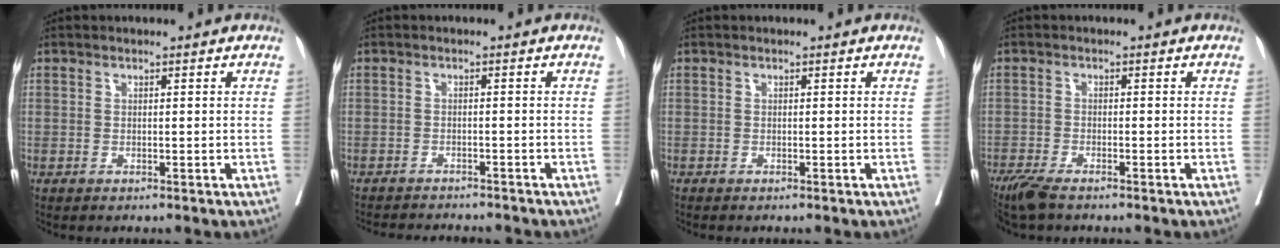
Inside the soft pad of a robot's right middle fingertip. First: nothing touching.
{"total": 7.7, "force": [-7.4, 0.5, 2.2], "torque": [-0.027, -0.008, -0.099]}
{"total": 0.0}
{"total": 4.3, "force": [-3.4, 0.7, 2.5], "torque": [-0.049, -0.011, -0.062]}